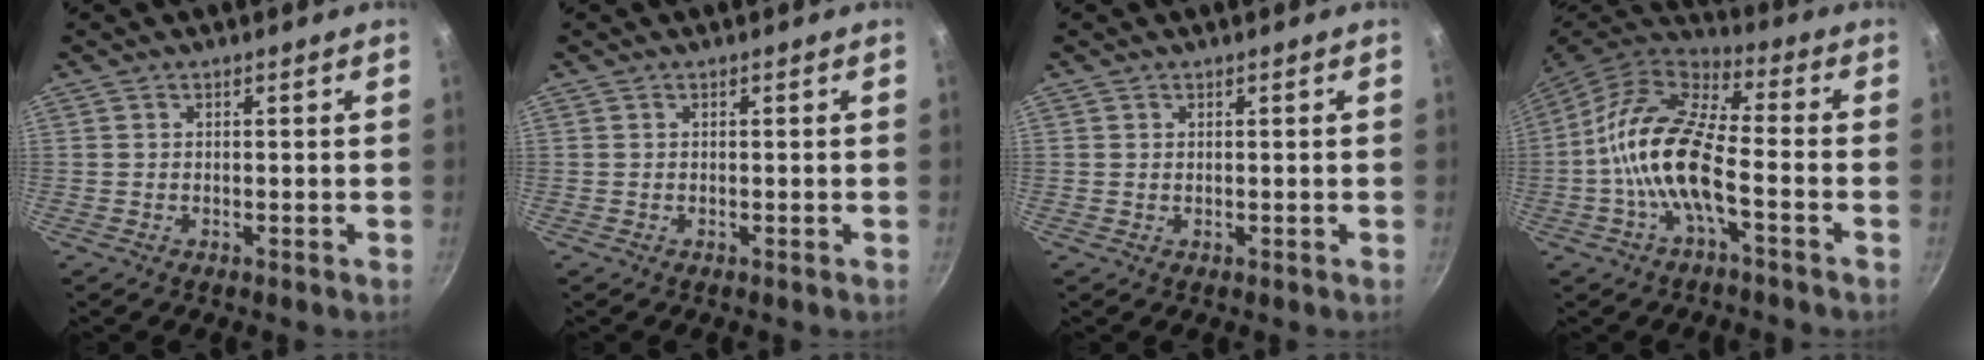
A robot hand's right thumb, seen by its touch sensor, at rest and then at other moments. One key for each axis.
{"total": 0.0}
{"total": 0.0}
{"total": 15.1, "fx": -3.6, "fy": 6.0, "fz": 13.4, "tx": -0.254, "ty": 0.041, "tz": -0.087}